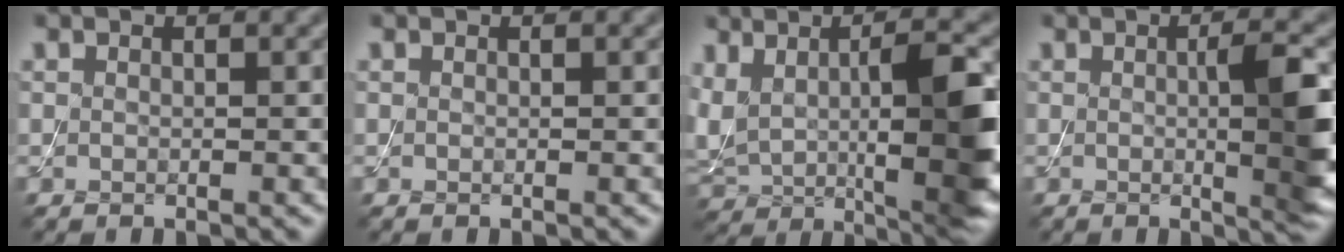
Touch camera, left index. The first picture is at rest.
{"total": 0.0}
{"total": 11.1, "force": [1.2, 4.2, 10.2], "torque": [-0.185, -0.012, 0.029]}
{"total": 5.9, "force": [0.0, 1.2, 5.7], "torque": [-0.079, -0.001, 0.002]}